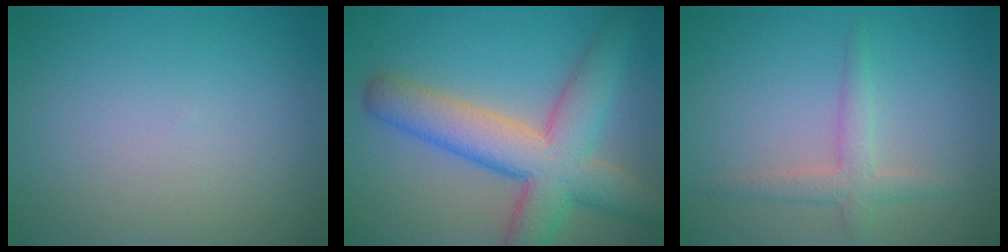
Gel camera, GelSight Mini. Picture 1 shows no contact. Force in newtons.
{"total": 8.7, "press": 8.7, "slide": 0.3}
{"total": 2.3, "press": 2.3, "slide": 0.1}